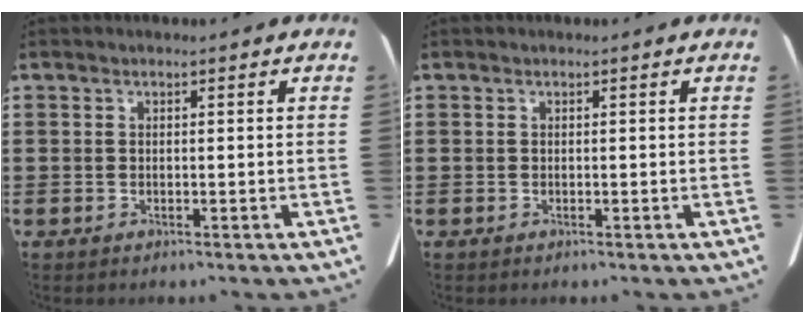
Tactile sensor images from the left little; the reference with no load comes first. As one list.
[{"total": 0.0}]